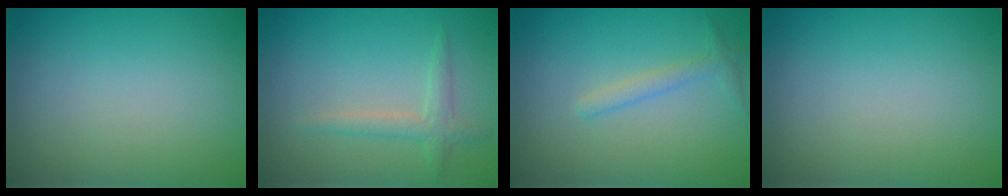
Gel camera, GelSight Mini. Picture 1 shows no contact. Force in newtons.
{"total": 1.7, "press": 1.7, "slide": 0.1}
{"total": 1.4, "press": 1.4, "slide": 0.1}
{"total": 0.0}